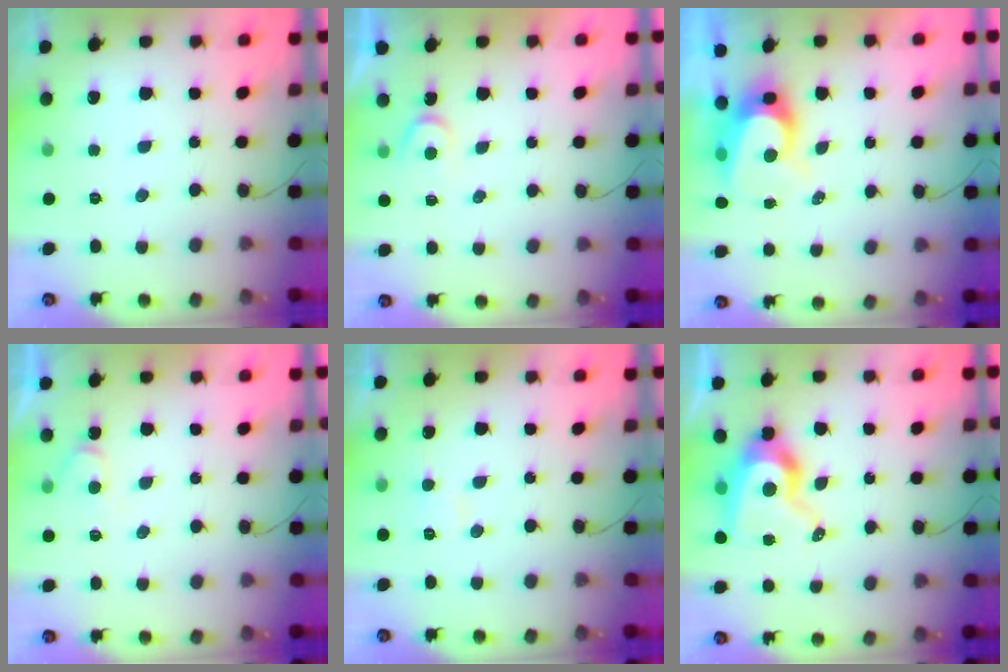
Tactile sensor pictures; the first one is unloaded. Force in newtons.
{"total": 3.5, "press": 3.5, "slide": 0.3}
{"total": 8.3, "press": 8.3, "slide": 0.7}
{"total": 3.8, "press": 3.8, "slide": 0.3}
{"total": 5.8, "press": 5.8, "slide": 0.3}
{"total": 13.8, "press": 13.7, "slide": 1.1}